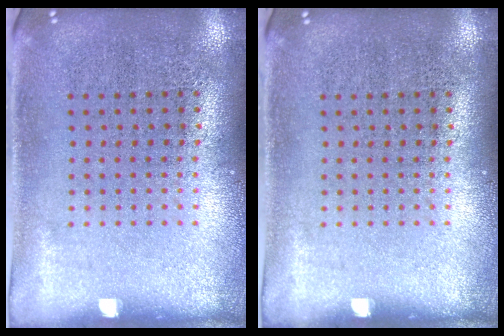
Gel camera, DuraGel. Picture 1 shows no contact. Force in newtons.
{"total": 0.0}